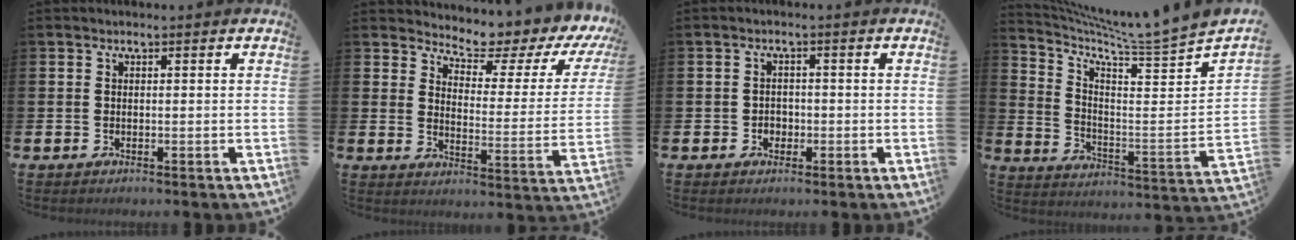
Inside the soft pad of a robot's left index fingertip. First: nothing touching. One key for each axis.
{"total": 6.2, "fx": 5.8, "fy": 1.2, "fz": 1.7, "tx": -0.054, "ty": -0.052, "tz": 0.092}
{"total": 1.7, "fx": -0.5, "fy": 1.6, "fz": 0.4, "tx": -0.002, "ty": 0.002, "tz": -0.016}
{"total": 5.8, "fx": 5.5, "fy": -0.7, "fz": 1.7, "tx": -0.053, "ty": -0.074, "tz": 0.079}